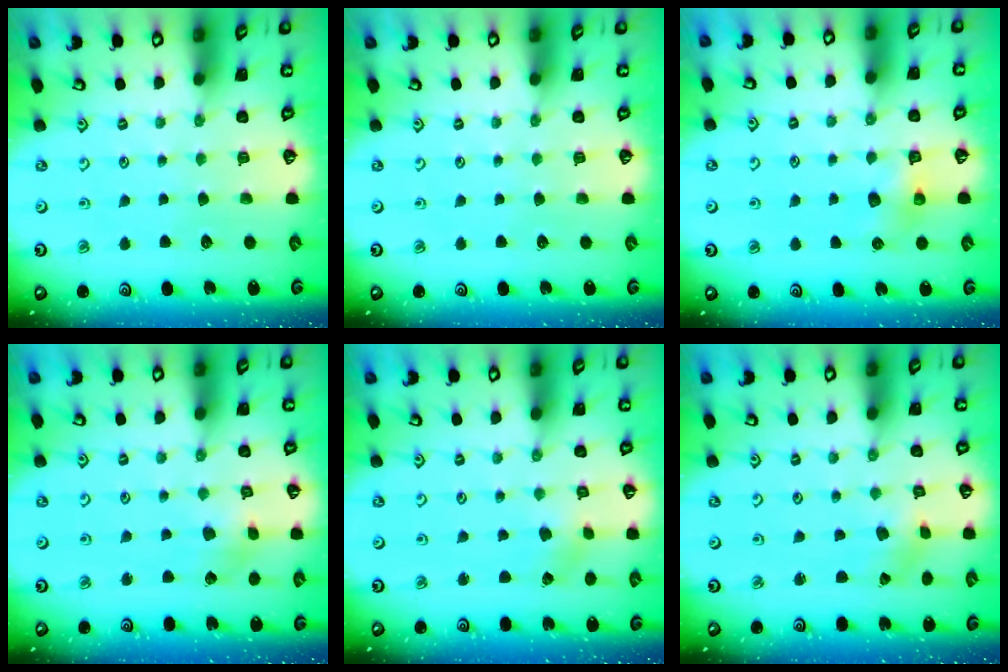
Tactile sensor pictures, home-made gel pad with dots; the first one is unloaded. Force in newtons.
{"total": 0.0}
{"total": 6.3, "press": 6.3, "slide": 0.4}
{"total": 3.3, "press": 3.2, "slide": 0.4}
{"total": 1.4, "press": 1.4, "slide": 0.1}
{"total": 1.1, "press": 1.1, "slide": 0.2}